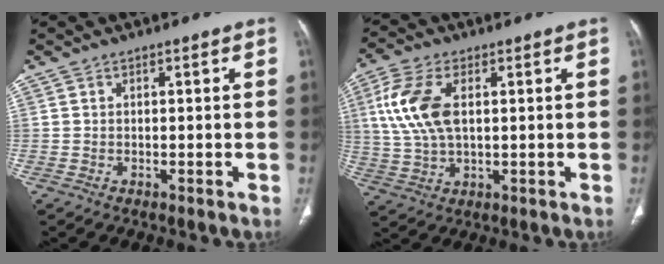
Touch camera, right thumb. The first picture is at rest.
{"total": 11.4, "force": [2.5, 6.2, 9.3], "torque": [-0.213, 0.002, 0.052]}